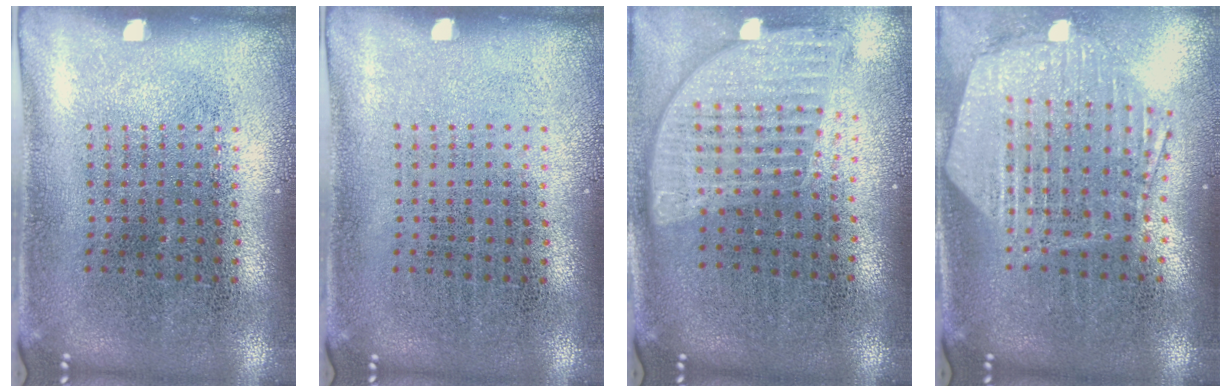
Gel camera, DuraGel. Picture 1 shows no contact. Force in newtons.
{"total": 0.0}
{"total": 1.5, "press": 1.3, "slide": 0.7}
{"total": 1.7, "press": 1.6, "slide": 0.7}